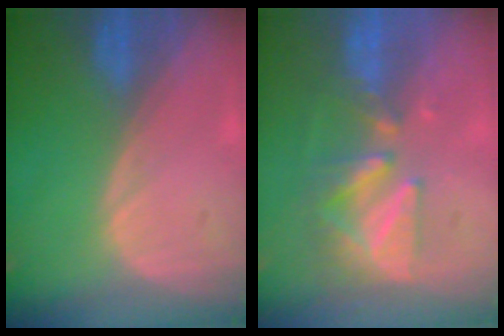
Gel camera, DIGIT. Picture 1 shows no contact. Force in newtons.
{"total": 8.9, "press": 7.8, "slide": 4.3}